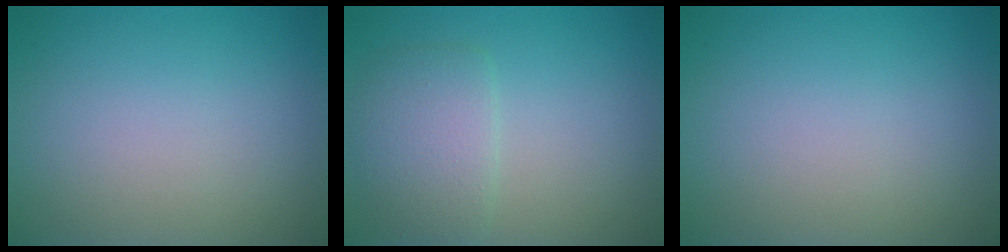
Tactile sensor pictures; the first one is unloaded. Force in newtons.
{"total": 3.2, "press": 3.2, "slide": 0.1}
{"total": 0.0}